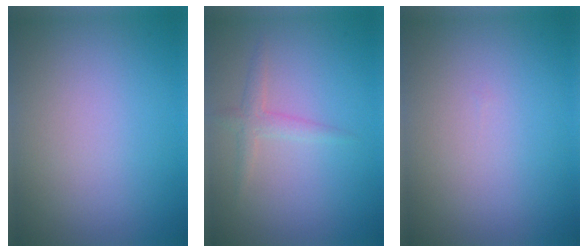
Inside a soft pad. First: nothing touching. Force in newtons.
{"total": 1.6, "press": 1.6, "slide": 0.1}
{"total": 0.0}